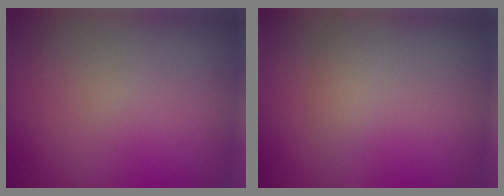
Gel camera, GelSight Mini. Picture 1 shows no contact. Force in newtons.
{"total": 1.3, "press": 1.3, "slide": 0.1}